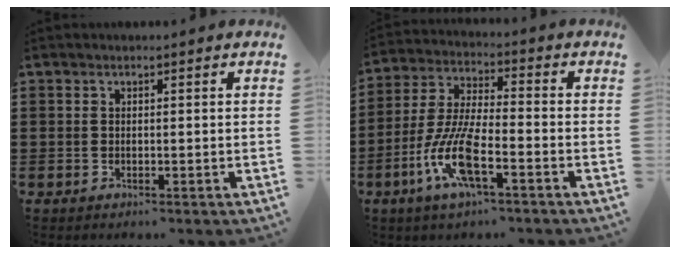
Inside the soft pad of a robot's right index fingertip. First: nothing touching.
{"total": 10.8, "force": [-5.2, 2.0, 9.2], "torque": [-0.219, -0.015, -0.107]}